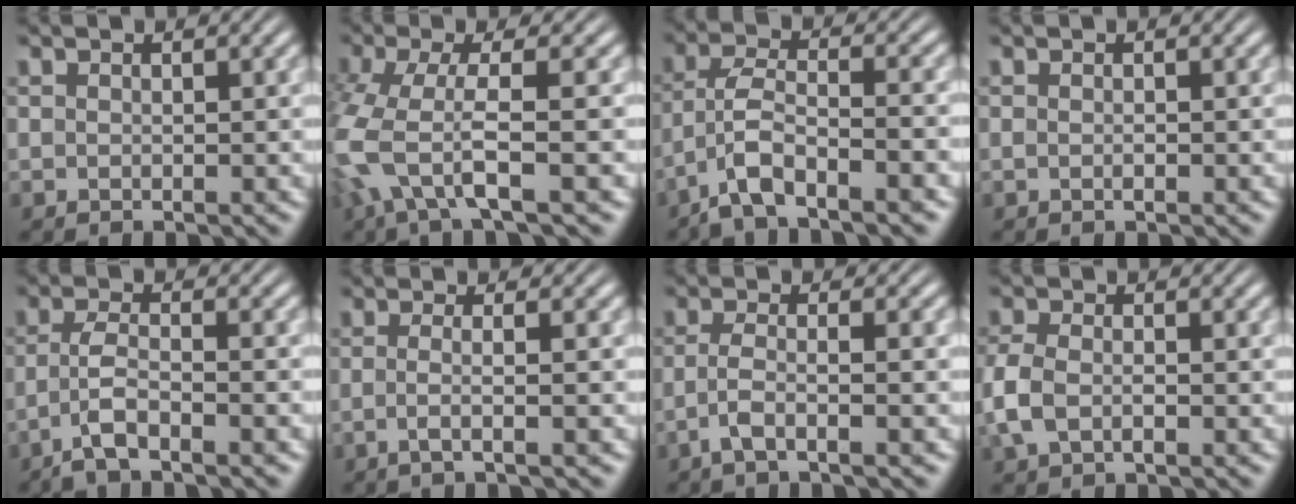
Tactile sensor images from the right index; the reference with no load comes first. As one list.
[{"total": 6.3, "force": [-1.5, 3.7, 4.9], "torque": [-0.146, -0.032, -0.018]}, {"total": 5.3, "force": [-2.7, 2.9, 3.5], "torque": [-0.091, -0.022, -0.041]}, {"total": 0.6, "force": [-0.4, 0.3, 0.3], "torque": [-0.008, -0.002, -0.006]}, {"total": 4.0, "force": [-2.4, 1.4, 2.9], "torque": [-0.063, -0.009, -0.039]}, {"total": 2.2, "force": [-1.0, -0.5, 1.9], "torque": [-0.045, -0.009, -0.016]}, {"total": 3.0, "force": [-1.8, 0.3, 2.4], "torque": [-0.062, -0.015, -0.024]}, {"total": 3.3, "force": [-0.7, 2.5, 2.1], "torque": [-0.069, -0.011, -0.004]}]